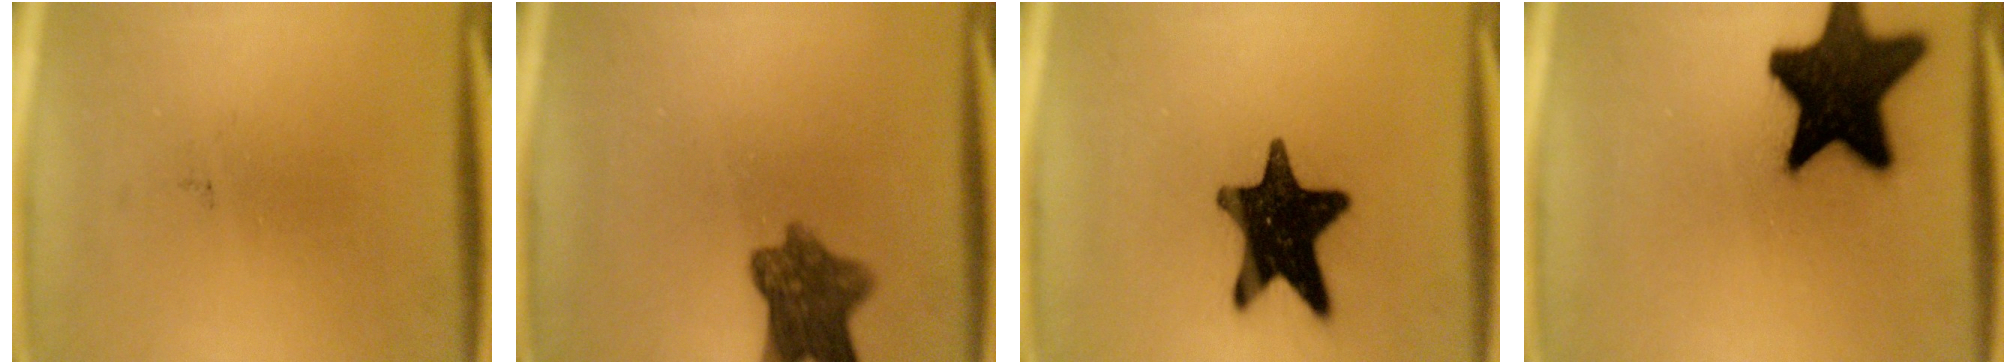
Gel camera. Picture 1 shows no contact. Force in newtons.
{"total": 8.0}
{"total": 16.5}
{"total": 19.9}